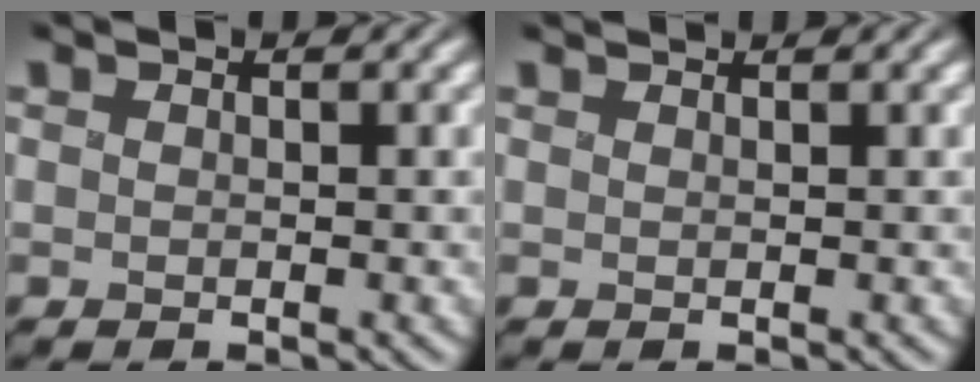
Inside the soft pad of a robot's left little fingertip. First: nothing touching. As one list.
[{"total": 1.2, "force": [1.1, 0.1, 0.4], "torque": [0.001, 0.004, 0.011]}]